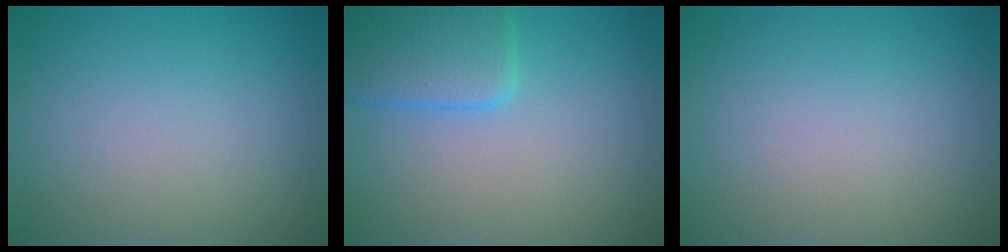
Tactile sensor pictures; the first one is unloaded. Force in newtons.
{"total": 4.1, "press": 4.1, "slide": 0.4}
{"total": 0.0}